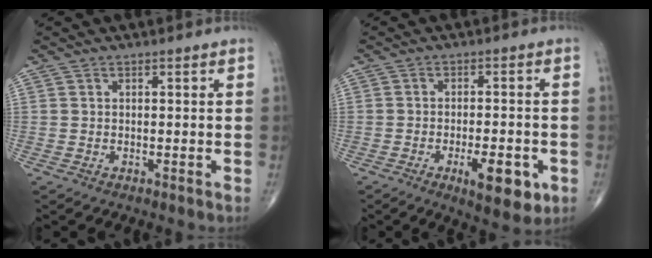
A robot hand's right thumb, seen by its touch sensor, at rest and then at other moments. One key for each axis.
{"total": 9.4, "fx": -3.7, "fy": 3.4, "fz": 7.9, "tx": -0.108, "ty": 0.002, "tz": -0.048}